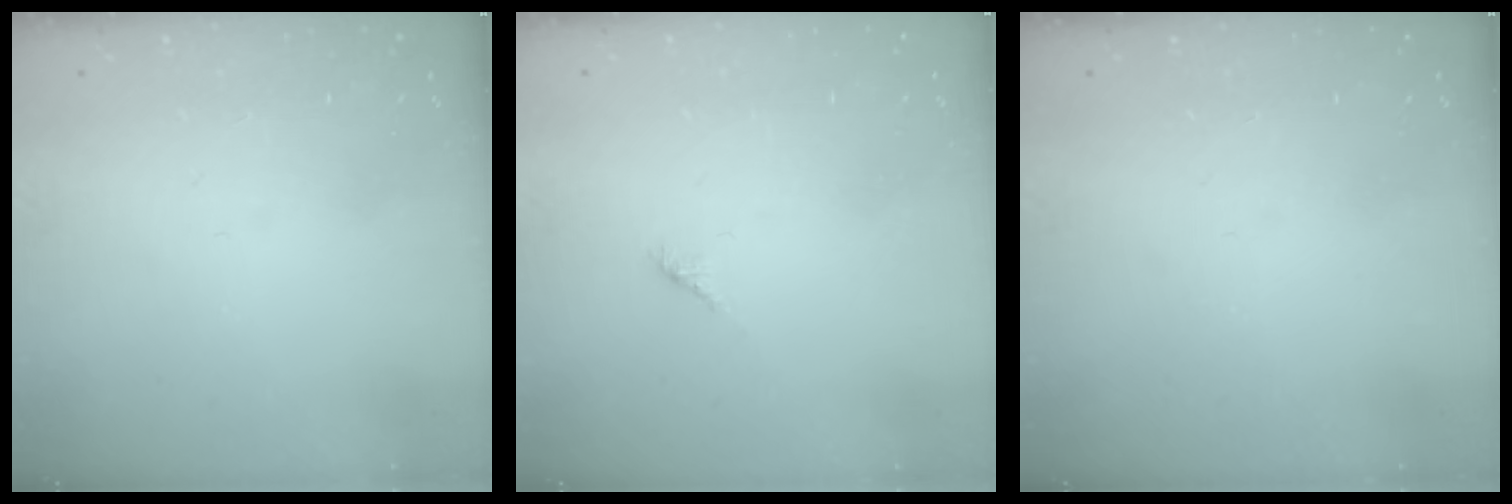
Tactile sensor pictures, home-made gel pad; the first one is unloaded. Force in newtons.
{"total": 1.7, "press": 1.6, "slide": 0.5}
{"total": 0.0}